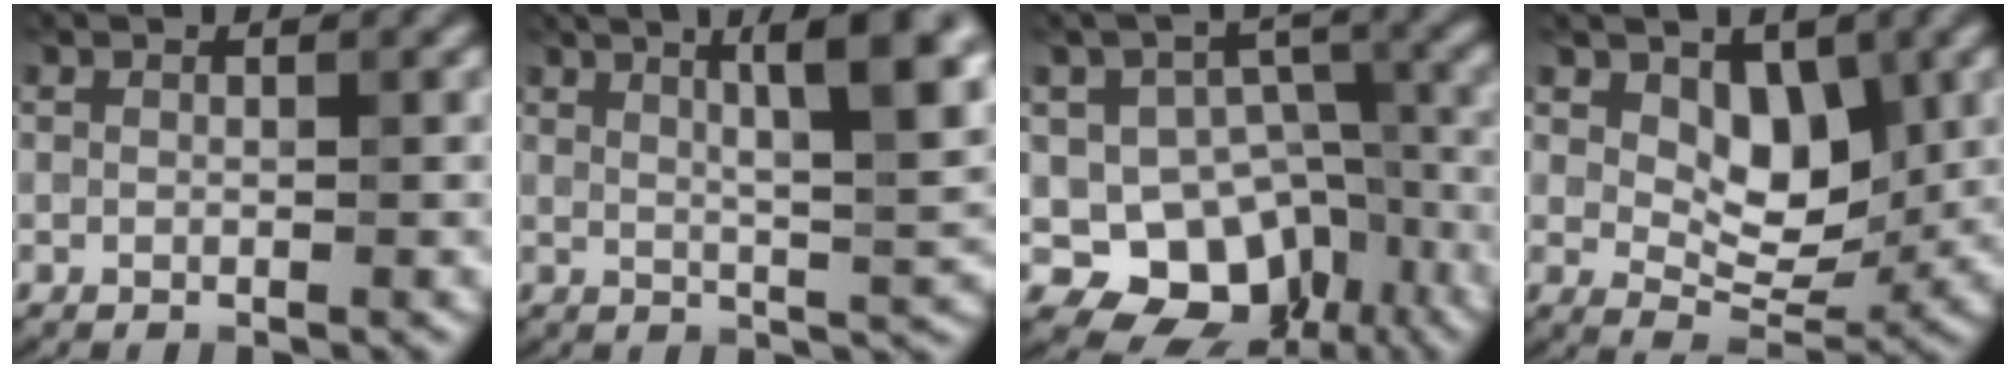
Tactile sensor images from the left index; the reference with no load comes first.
{"total": 6.6, "force": [3.0, 1.3, 5.7], "torque": [-0.055, 0.009, 0.045]}
{"total": 8.6, "force": [-4.3, 6.6, 3.6], "torque": [-0.024, 0.000, -0.063]}
{"total": 3.6, "force": [1.0, 2.6, 2.2], "torque": [-0.028, -0.016, 0.013]}